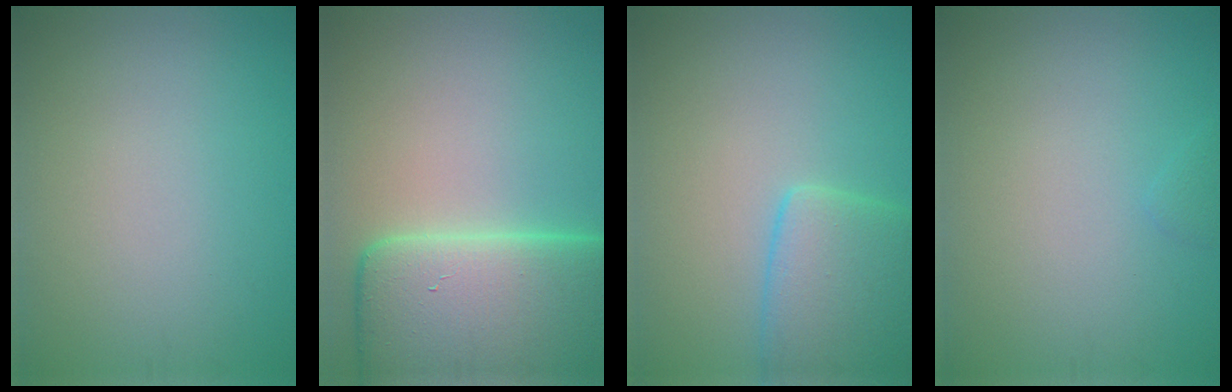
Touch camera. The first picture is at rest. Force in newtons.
{"total": 14.2, "press": 14.2, "slide": 1.3}
{"total": 5.4, "press": 5.4, "slide": 0.4}
{"total": 0.5, "press": 0.5, "slide": 0.0}